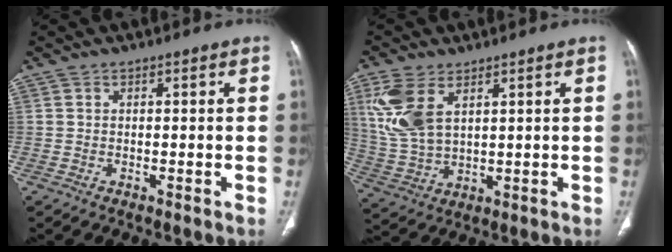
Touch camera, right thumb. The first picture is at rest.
{"total": 10.9, "force": [4.5, 5.8, 7.9], "torque": [-0.182, -0.008, 0.104]}